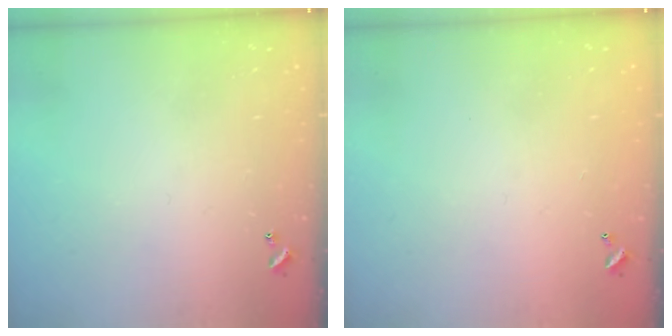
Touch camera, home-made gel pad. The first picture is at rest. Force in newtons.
{"total": 2.9, "press": 2.9, "slide": 0.1}